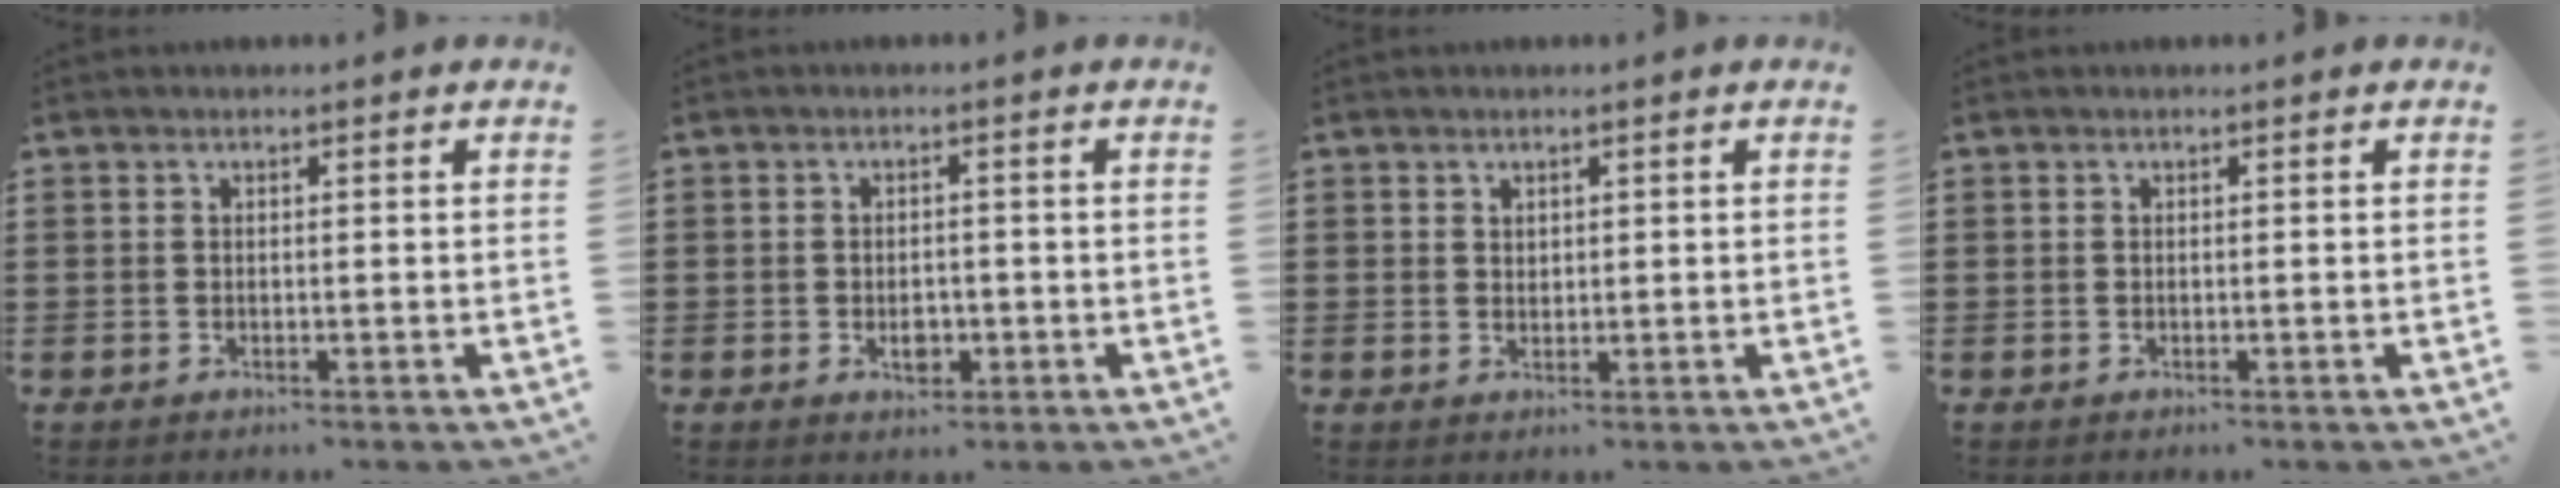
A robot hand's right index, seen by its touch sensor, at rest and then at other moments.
{"total": 2.5, "force": [-0.9, 1.6, 1.7], "torque": [-0.026, -0.004, -0.018]}
{"total": 1.2, "force": [1.0, 0.6, 0.0], "torque": [0.000, 0.002, 0.021]}
{"total": 0.0}